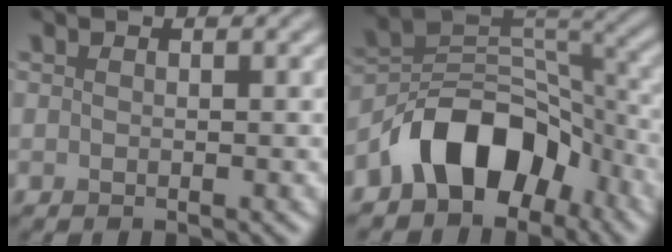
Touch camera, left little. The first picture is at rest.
{"total": 8.6, "force": [-5.2, 5.1, 4.6], "torque": [-0.053, 0.008, -0.099]}